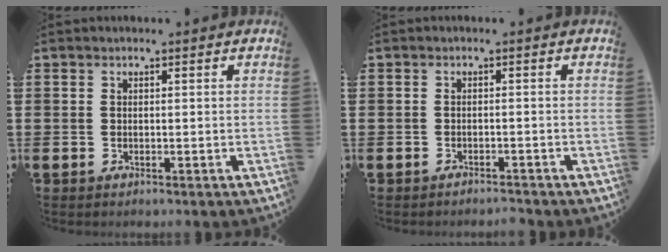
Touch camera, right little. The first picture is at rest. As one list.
[{"total": 1.1, "force": [-1.1, 0.0, 0.1], "torque": [-0.004, 0.001, -0.023]}]